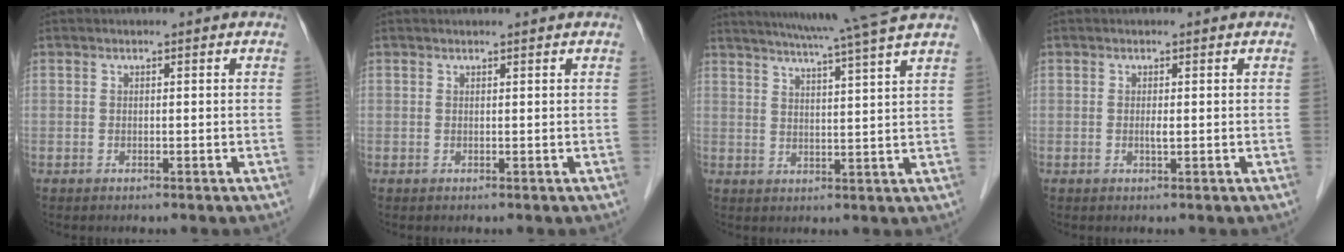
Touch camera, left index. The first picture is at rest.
{"total": 1.0, "force": [1.0, -0.2, 0.2], "torque": [0.003, 0.008, 0.020]}
{"total": 13.3, "force": [11.2, -1.9, 6.9], "torque": [-0.112, -0.001, 0.150]}
{"total": 0.8, "force": [0.2, 0.1, 0.8], "torque": [-0.013, 0.000, 0.005]}